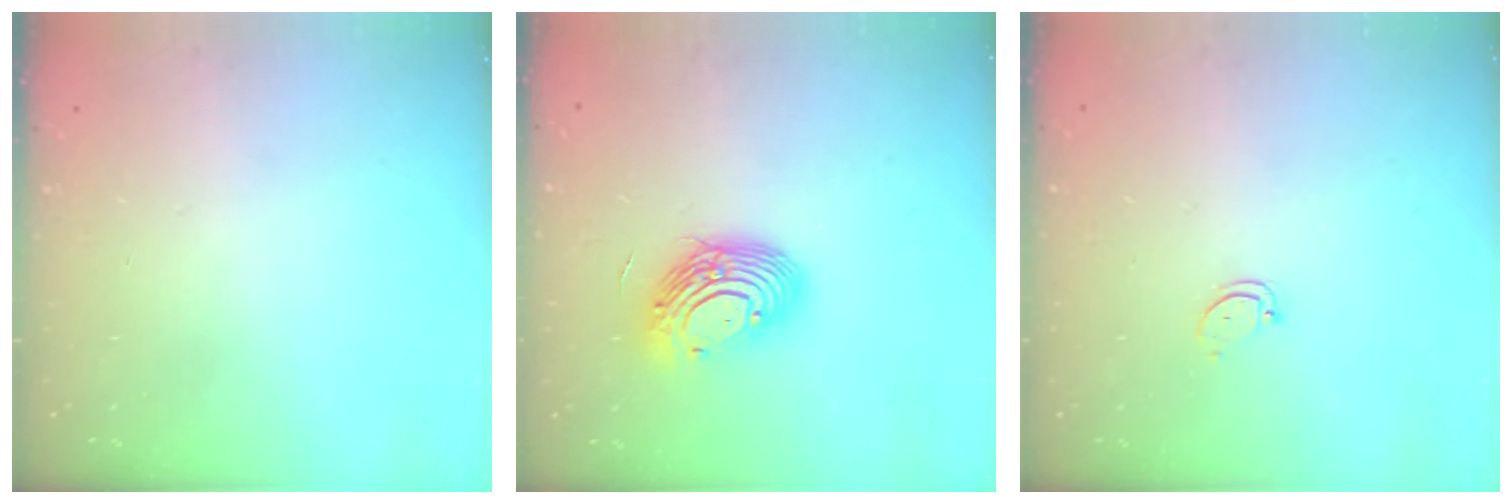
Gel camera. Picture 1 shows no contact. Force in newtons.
{"total": 12.4, "press": 12.3, "slide": 1.8}
{"total": 2.9, "press": 2.9, "slide": 0.2}